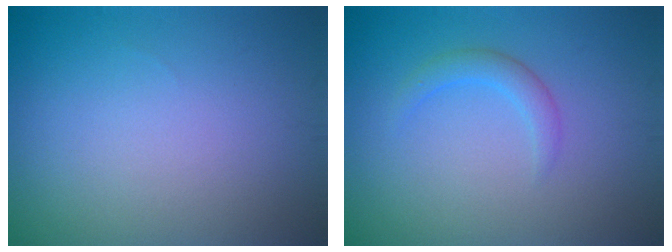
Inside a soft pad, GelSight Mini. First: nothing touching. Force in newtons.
{"total": 1.8, "press": 1.8, "slide": 0.1}